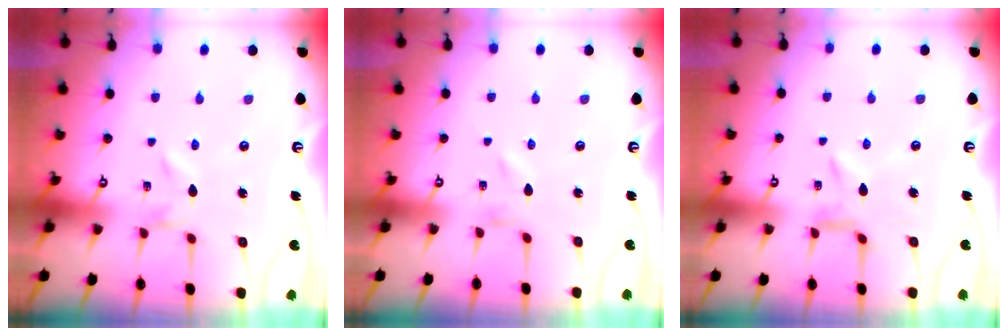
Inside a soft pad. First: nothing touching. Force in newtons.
{"total": 0.0}
{"total": 7.8, "press": 7.8, "slide": 0.7}